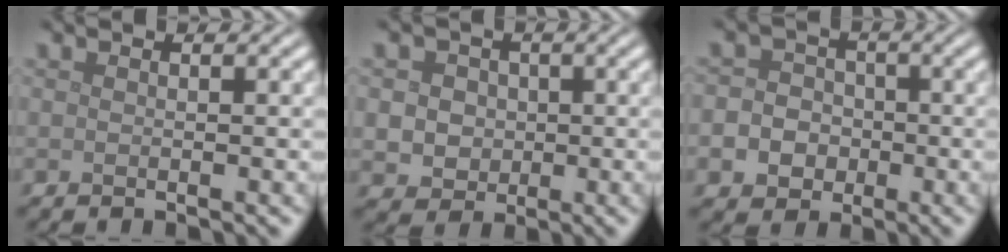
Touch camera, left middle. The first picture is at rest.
{"total": 4.5, "force": [0.6, 4.0, 2.0], "torque": [-0.024, 0.019, 0.000]}
{"total": 6.6, "force": [-2.0, 5.9, 1.9], "torque": [-0.020, -0.007, -0.063]}